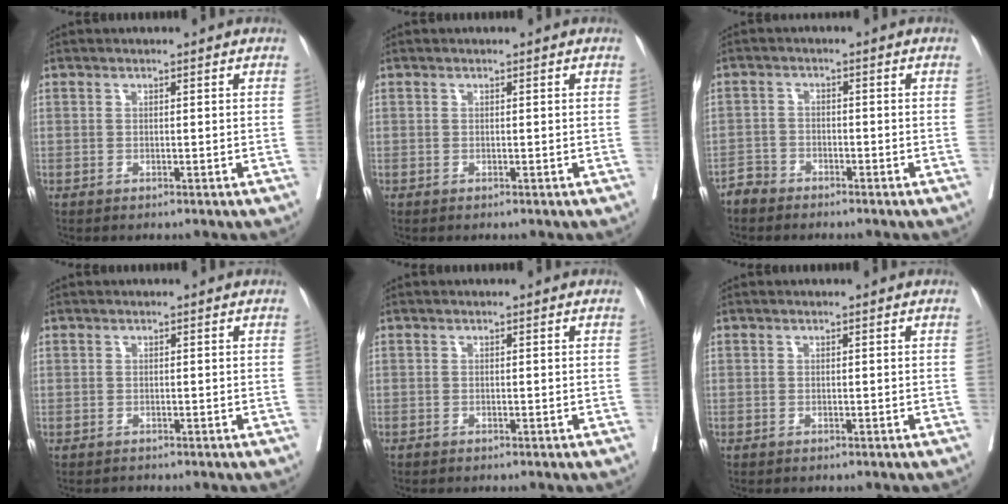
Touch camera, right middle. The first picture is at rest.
{"total": 0.0}
{"total": 2.5, "force": [-2.3, 1.0, -0.2], "torque": [0.004, 0.002, -0.044]}
{"total": 0.0}
{"total": 0.0}
{"total": 0.0}